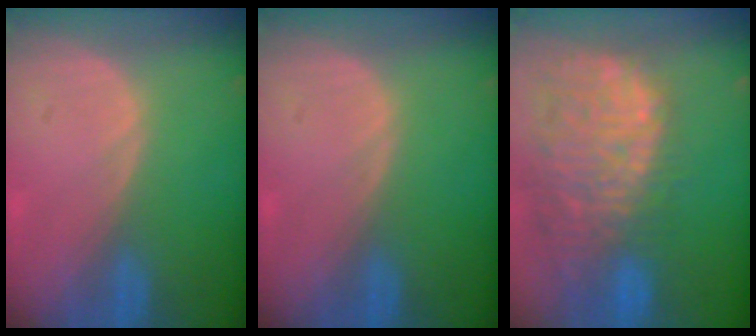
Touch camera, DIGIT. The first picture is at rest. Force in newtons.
{"total": 0.0}
{"total": 14.2, "press": 11.7, "slide": 8.0}